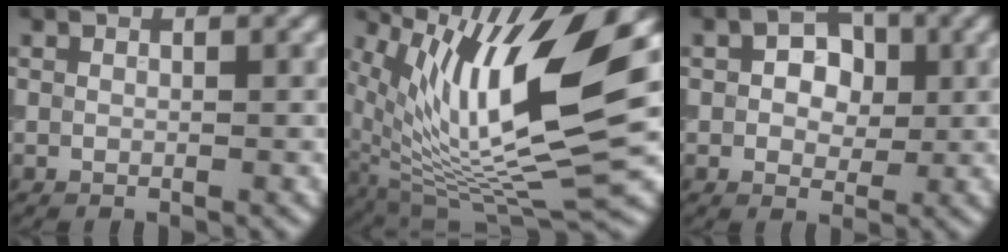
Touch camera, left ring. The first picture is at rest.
{"total": 14.9, "force": [4.2, 4.7, 13.4], "torque": [-0.248, -0.009, 0.086]}
{"total": 4.0, "force": [0.6, 2.9, 2.7], "torque": [-0.034, 0.005, -0.001]}